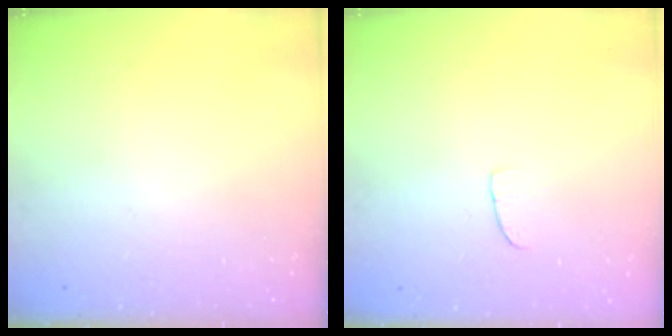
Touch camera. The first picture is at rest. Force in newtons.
{"total": 2.6, "press": 2.6, "slide": 0.2}